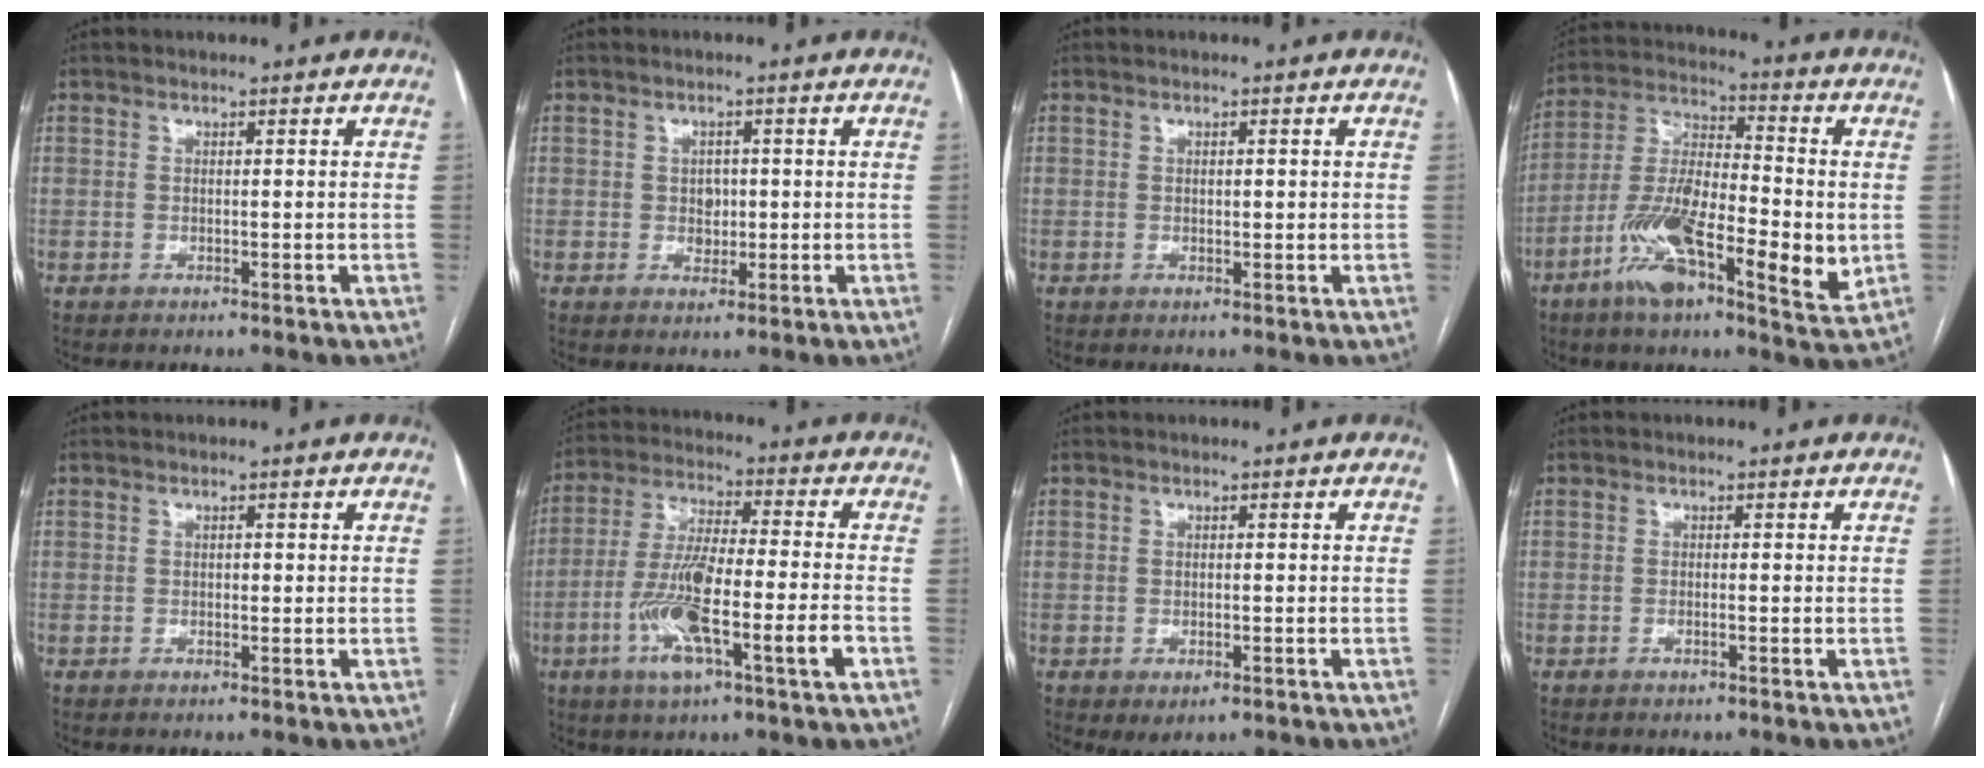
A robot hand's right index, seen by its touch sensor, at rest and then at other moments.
{"total": 2.4, "force": [0.0, 2.0, 1.4], "torque": [-0.014, 0.002, 0.003]}
{"total": 0.9, "force": [0.2, 0.4, 0.8], "torque": [-0.013, 0.000, 0.004]}
{"total": 17.0, "force": [-5.0, 4.7, 15.6], "torque": [-0.294, -0.002, -0.093]}
{"total": 0.5, "force": [0.0, 0.4, 0.4], "torque": [-0.004, 0.001, 0.000]}
{"total": 14.1, "force": [-4.8, 1.3, 13.1], "torque": [-0.254, -0.001, -0.086]}
{"total": 2.4, "force": [-1.1, 1.1, 1.8], "torque": [-0.026, -0.004, -0.006]}
{"total": 0.5, "force": [-0.3, 0.0, 0.5], "torque": [-0.010, 0.000, -0.003]}